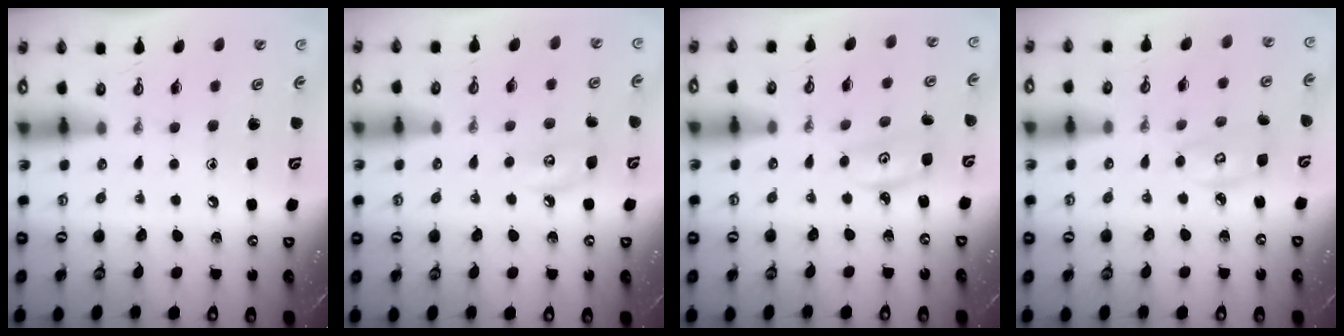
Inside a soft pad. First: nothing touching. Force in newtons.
{"total": 6.6, "press": 6.6, "slide": 0.7}
{"total": 2.9, "press": 2.9, "slide": 0.3}
{"total": 3.9, "press": 3.9, "slide": 0.5}